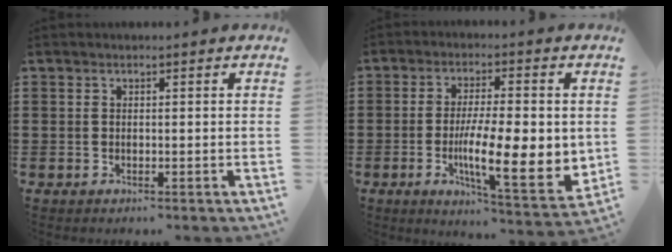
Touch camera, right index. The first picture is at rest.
{"total": 12.6, "force": [-1.1, 3.4, 12.1], "torque": [-0.208, -0.015, -0.016]}